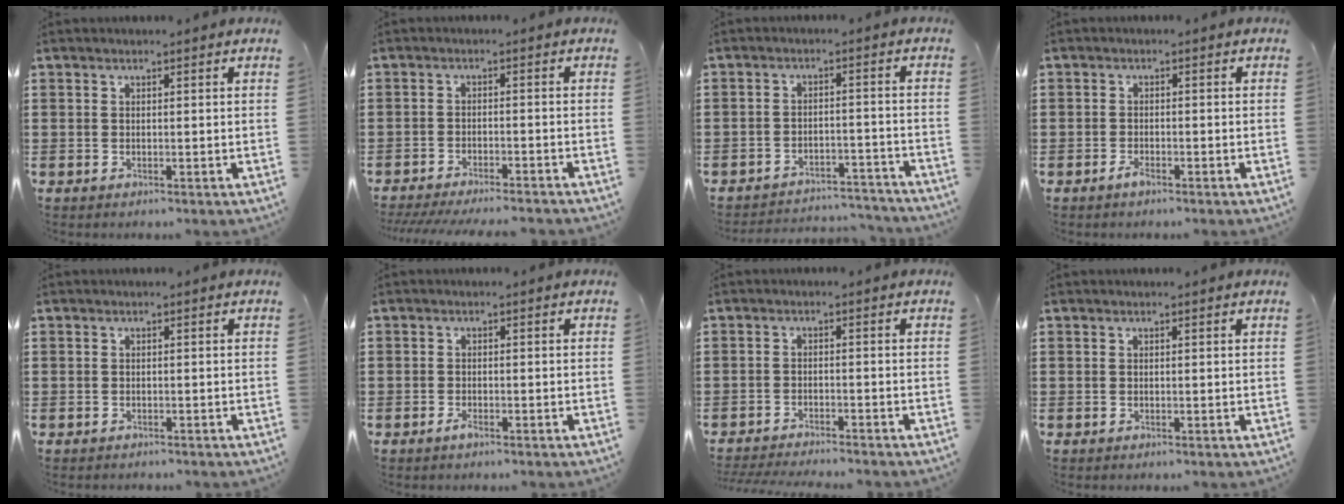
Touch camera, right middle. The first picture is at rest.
{"total": 3.2, "force": [-3.1, -0.1, 0.7], "torque": [-0.019, -0.005, -0.066]}
{"total": 3.9, "force": [-3.9, 0.5, 0.1], "torque": [-0.006, 0.004, -0.083]}
{"total": 1.5, "force": [-1.2, 0.7, 0.7], "torque": [-0.021, -0.003, -0.026]}
{"total": 0.6, "force": [-0.5, 0.2, -0.2], "torque": [0.003, 0.005, -0.013]}
{"total": 1.3, "force": [-0.9, 0.6, 0.7], "torque": [-0.015, -0.002, -0.018]}
{"total": 2.6, "force": [-2.6, -0.1, 0.3], "torque": [-0.007, -0.001, -0.055]}
{"total": 0.0}